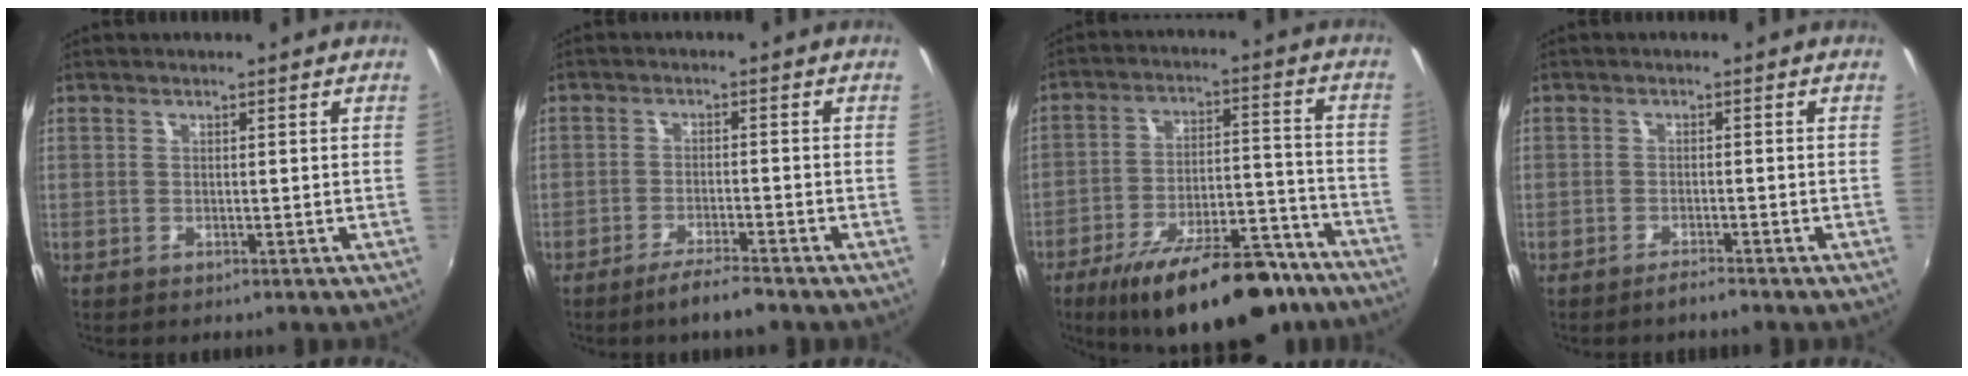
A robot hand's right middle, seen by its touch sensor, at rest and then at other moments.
{"total": 4.8, "force": [-3.9, 0.3, 2.7], "torque": [-0.065, -0.004, -0.070]}
{"total": 22.5, "force": [-16.9, 7.7, 12.7], "torque": [-0.204, -0.008, -0.236]}
{"total": 1.8, "force": [-1.7, 0.1, 0.6], "torque": [-0.019, -0.004, -0.031]}